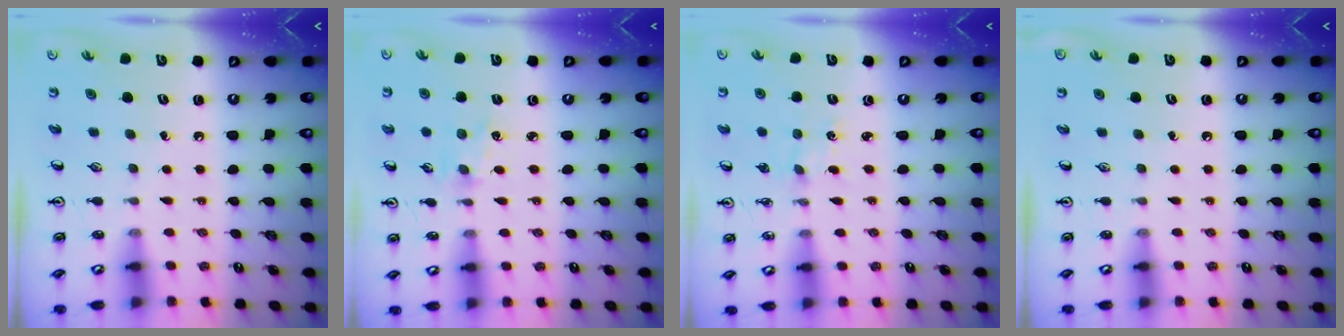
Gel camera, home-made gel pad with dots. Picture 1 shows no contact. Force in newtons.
{"total": 2.1, "press": 2.0, "slide": 0.4}
{"total": 0.0}
{"total": 0.0}